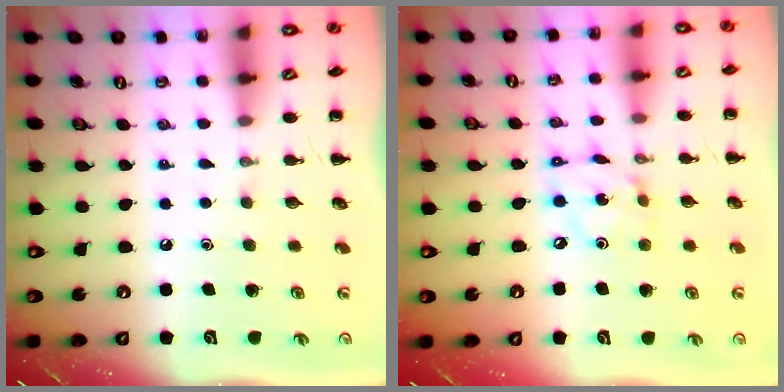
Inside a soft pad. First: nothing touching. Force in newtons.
{"total": 4.5, "press": 4.5, "slide": 0.6}